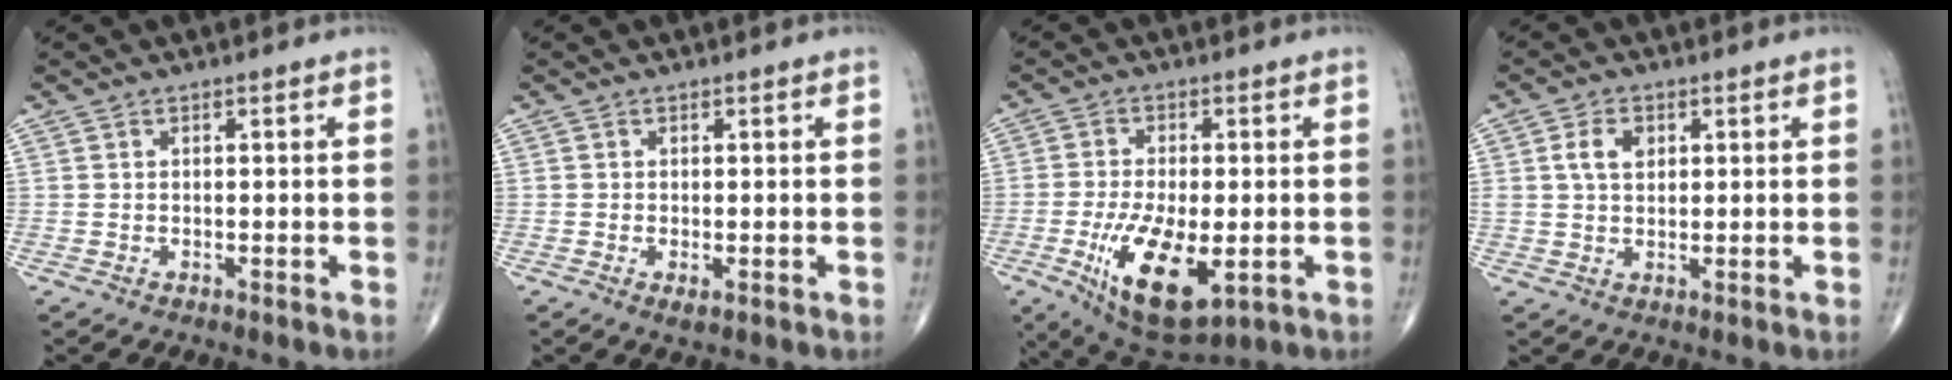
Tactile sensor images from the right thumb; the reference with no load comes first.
{"total": 1.4, "force": [-0.4, 0.7, 1.1], "torque": [-0.022, -0.004, -0.006]}
{"total": 14.6, "force": [-4.3, 6.4, 12.4], "torque": [-0.218, -0.013, -0.056]}
{"total": 5.2, "force": [1.8, 3.3, 3.5], "torque": [-0.059, -0.003, 0.035]}